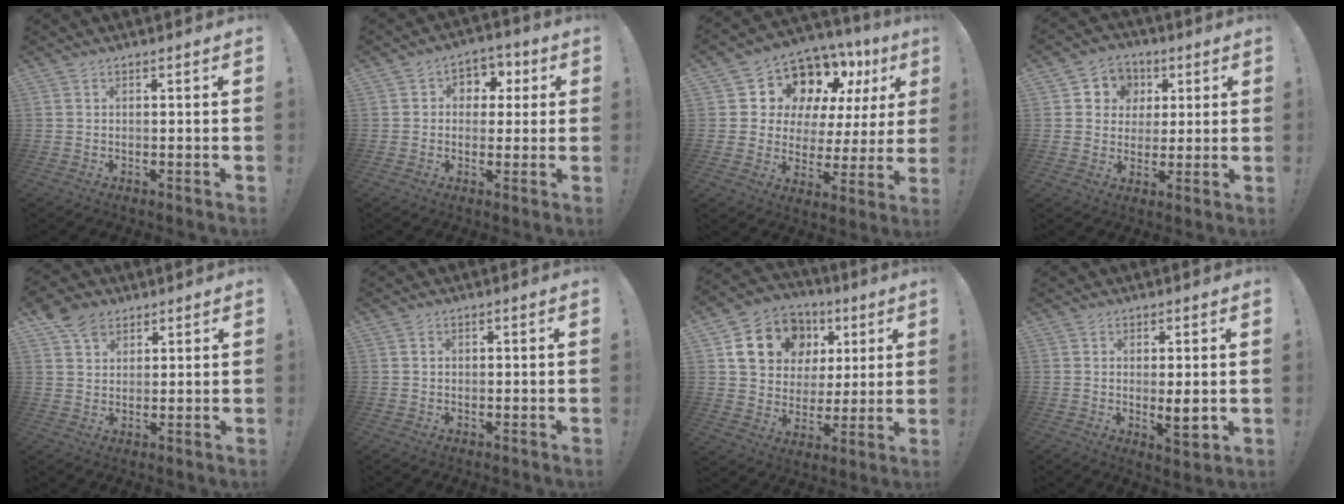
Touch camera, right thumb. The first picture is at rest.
{"total": 6.0, "force": [0.1, 5.6, 2.3], "torque": [-0.023, 0.007, 0.004]}
{"total": 12.9, "force": [8.7, 7.5, 5.7], "torque": [-0.091, -0.073, 0.163]}
{"total": 8.0, "force": [1.2, 7.6, 1.9], "torque": [-0.020, -0.005, 0.029]}
{"total": 7.6, "force": [4.7, 5.2, 2.8], "torque": [-0.039, -0.019, 0.092]}
{"total": 0.7, "force": [0.3, 0.6, 0.3], "torque": [-0.002, 0.002, 0.005]}
{"total": 17.4, "force": [7.8, 13.7, 7.4], "torque": [-0.115, -0.025, 0.167]}
{"total": 5.7, "force": [0.3, 1.4, 5.5], "torque": [-0.066, -0.016, 0.007]}